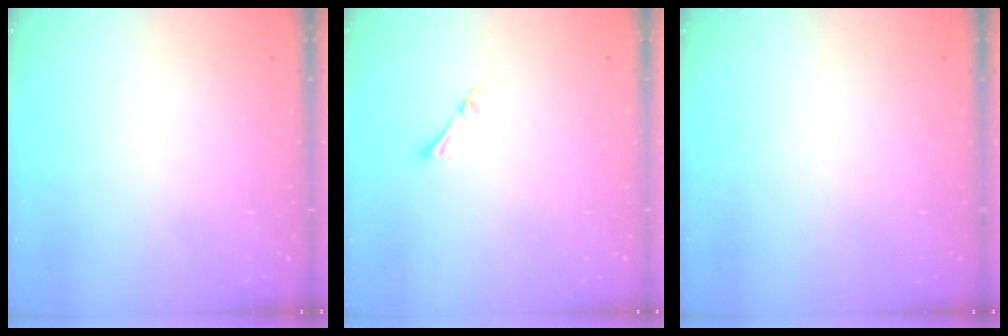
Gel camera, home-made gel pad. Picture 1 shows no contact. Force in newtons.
{"total": 1.0, "press": 1.0, "slide": 0.2}
{"total": 0.0}